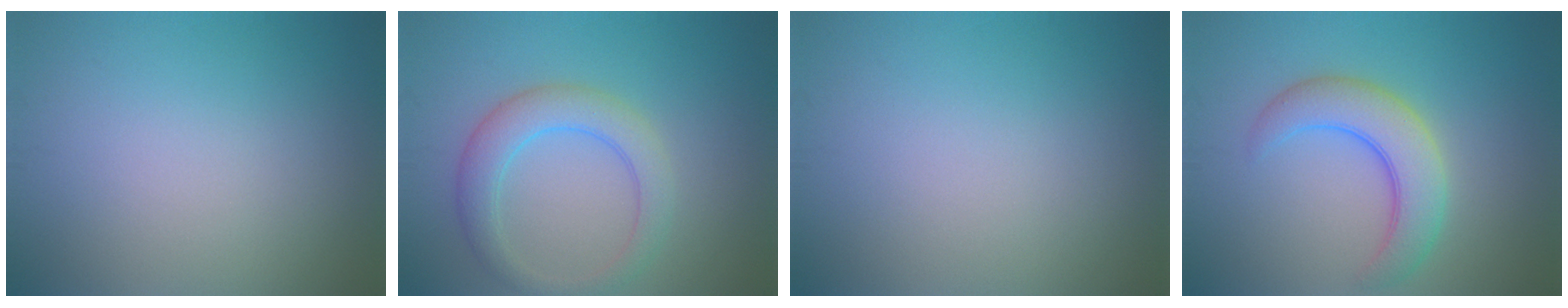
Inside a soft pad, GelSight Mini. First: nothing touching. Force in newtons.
{"total": 4.2, "press": 4.2, "slide": 0.1}
{"total": 0.0}
{"total": 5.4, "press": 5.4, "slide": 0.3}